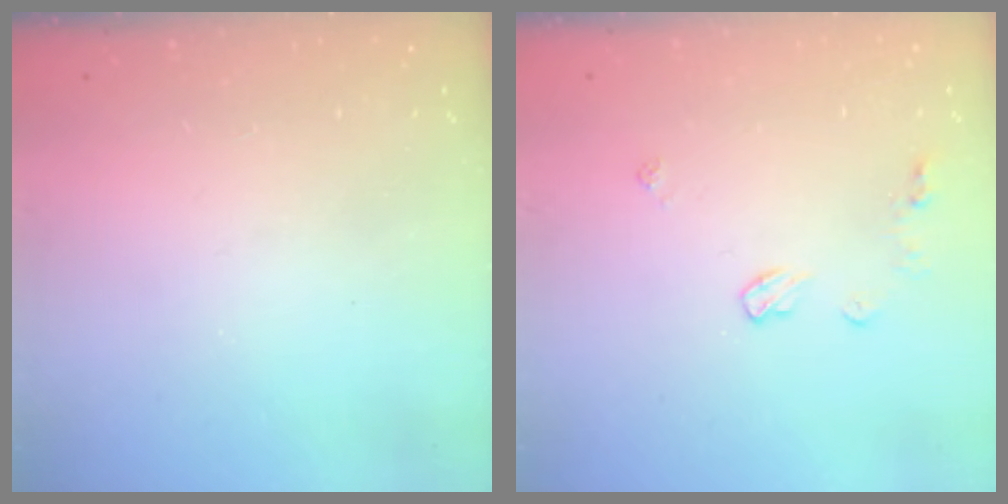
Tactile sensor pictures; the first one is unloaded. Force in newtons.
{"total": 6.5, "press": 6.5, "slide": 0.2}